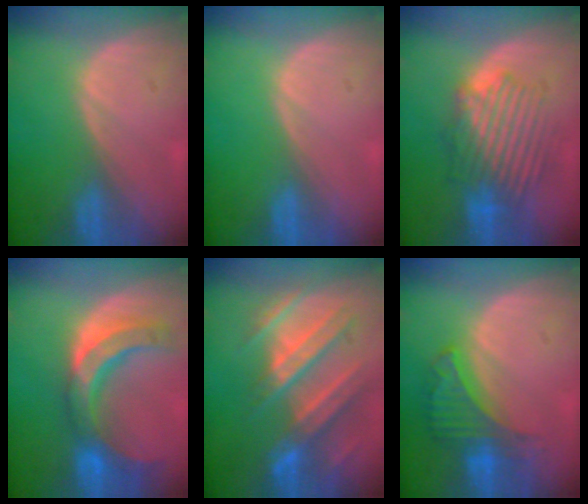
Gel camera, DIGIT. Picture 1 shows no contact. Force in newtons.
{"total": 0.0}
{"total": 8.5, "press": 8.1, "slide": 2.6}
{"total": 10.8, "press": 9.4, "slide": 5.2}
{"total": 10.9, "press": 9.8, "slide": 4.9}
{"total": 6.5, "press": 6.1, "slide": 2.3}